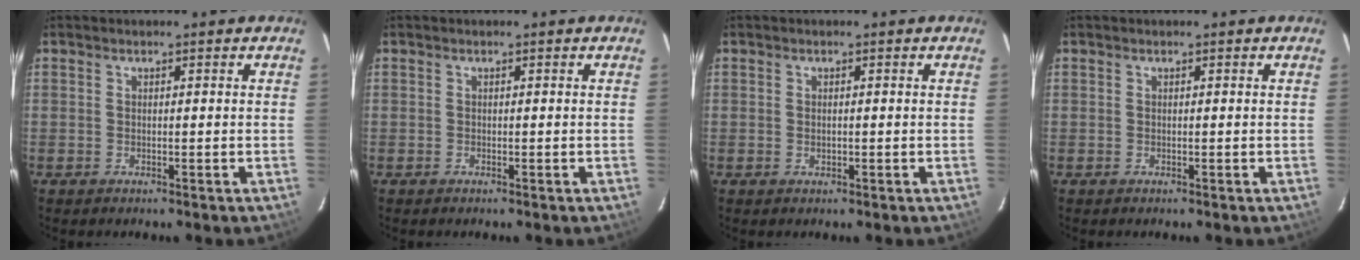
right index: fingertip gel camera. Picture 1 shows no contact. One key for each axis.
{"total": 0.0}
{"total": 0.8, "fx": -0.2, "fy": 0.6, "fz": 0.6, "tx": -0.008, "ty": 0.001, "tz": -0.003}
{"total": 0.0}